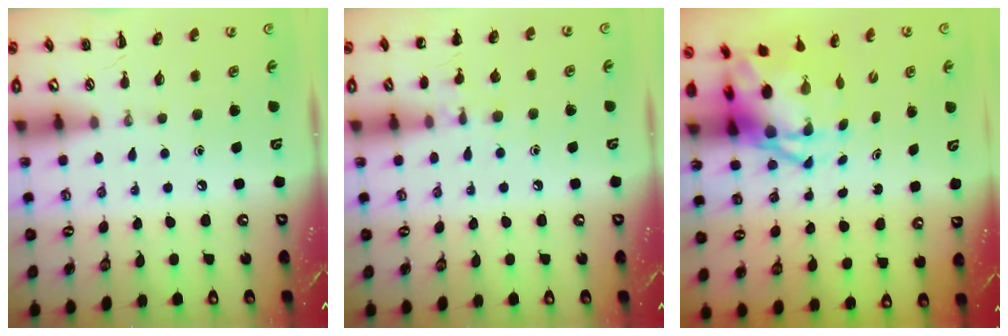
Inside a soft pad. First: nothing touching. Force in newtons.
{"total": 7.0, "press": 6.7, "slide": 1.9}
{"total": 6.2, "press": 6.0, "slide": 1.6}